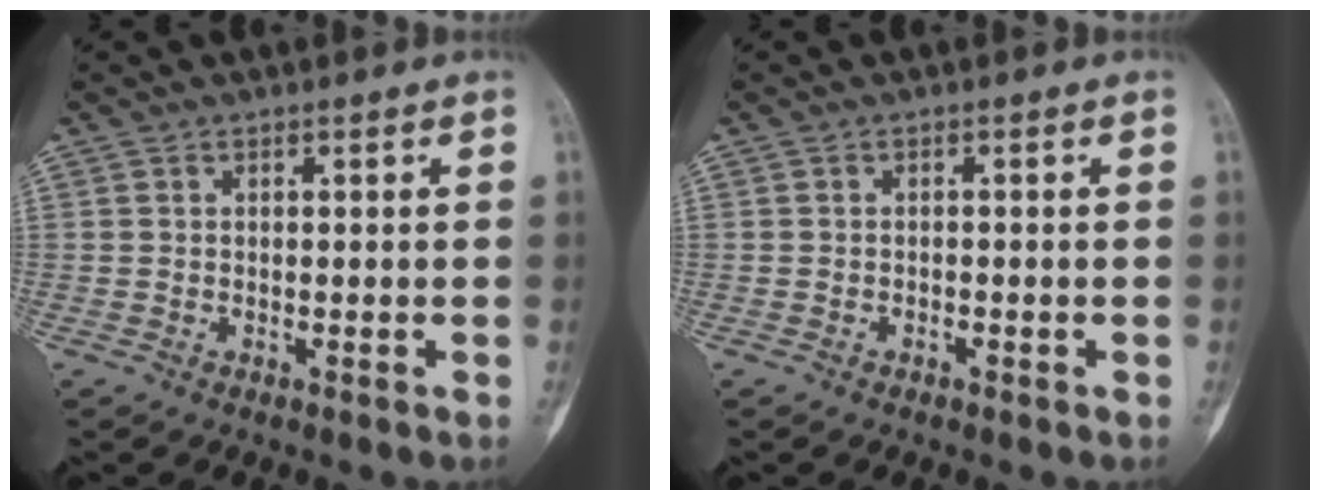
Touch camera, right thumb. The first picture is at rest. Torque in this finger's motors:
{"motor_torque": [-0.35, -0.15, -0.17, 0.06, -0.04]}